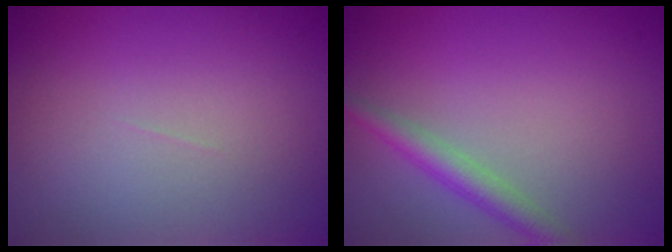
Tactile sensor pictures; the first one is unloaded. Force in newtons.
{"total": 2.5, "press": 2.5, "slide": 0.0}